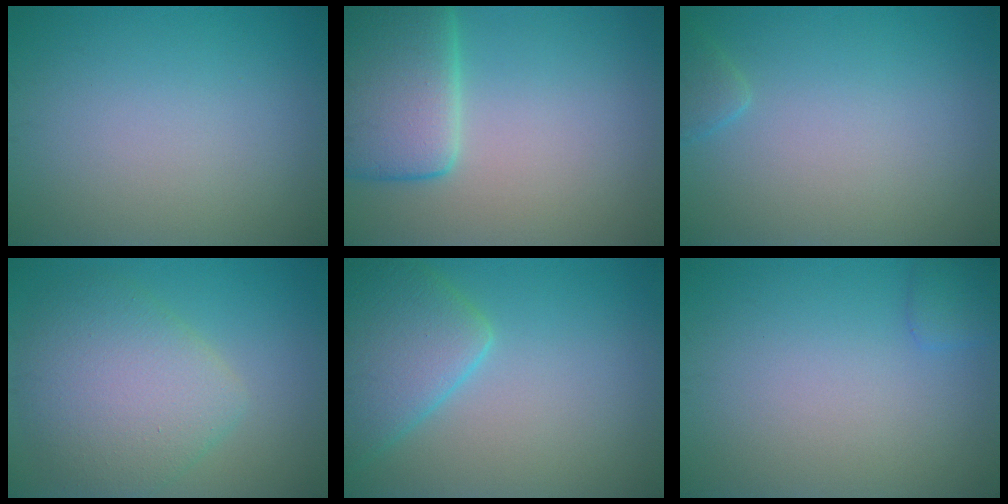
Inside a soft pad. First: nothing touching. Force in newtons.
{"total": 7.4, "press": 7.4, "slide": 0.5}
{"total": 1.1, "press": 1.1, "slide": 0.1}
{"total": 6.4, "press": 6.4, "slide": 0.2}
{"total": 6.0, "press": 6.0, "slide": 0.3}
{"total": 1.3, "press": 1.3, "slide": 0.1}